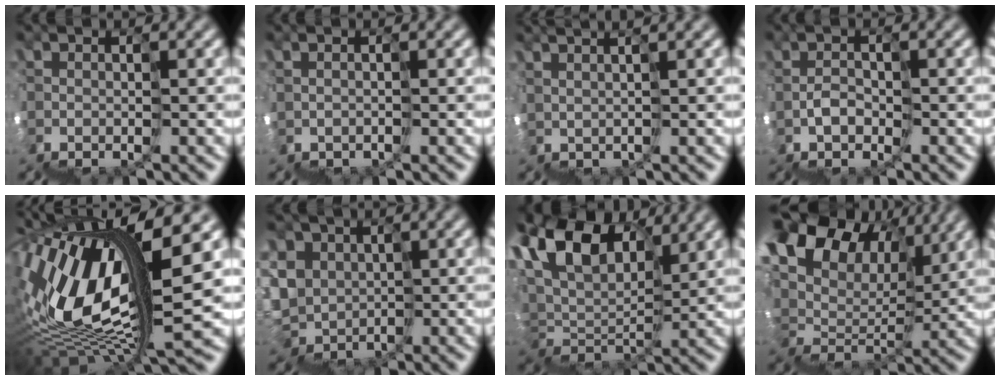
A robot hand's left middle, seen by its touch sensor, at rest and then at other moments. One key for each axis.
{"total": 1.9, "fx": 0.7, "fy": -1.4, "fz": -1.2, "tx": 0.025, "ty": 0.016, "tz": 0.008}
{"total": 4.5, "fx": 4.2, "fy": -1.5, "fz": 0.2, "tx": 0.032, "ty": 0.056, "tz": 0.062}
{"total": 1.6, "fx": 0.5, "fy": -0.9, "fz": -1.3, "tx": 0.022, "ty": 0.032, "tz": 0.000}
{"total": 7.7, "fx": 4.4, "fy": 1.7, "fz": 6.1, "tx": -0.148, "ty": 0.035, "tz": 0.072}
{"total": 3.5, "fx": 1.9, "fy": 1.4, "fz": -2.6, "tx": 0.034, "ty": 0.034, "tz": 0.011}
{"total": 6.6, "fx": 6.1, "fy": 2.2, "fz": 0.8, "tx": -0.025, "ty": 0.052, "tz": 0.097}
{"total": 10.3, "fx": 8.0, "fy": 5.6, "fz": 3.1, "tx": -0.084, "ty": 0.072, "tz": 0.134}